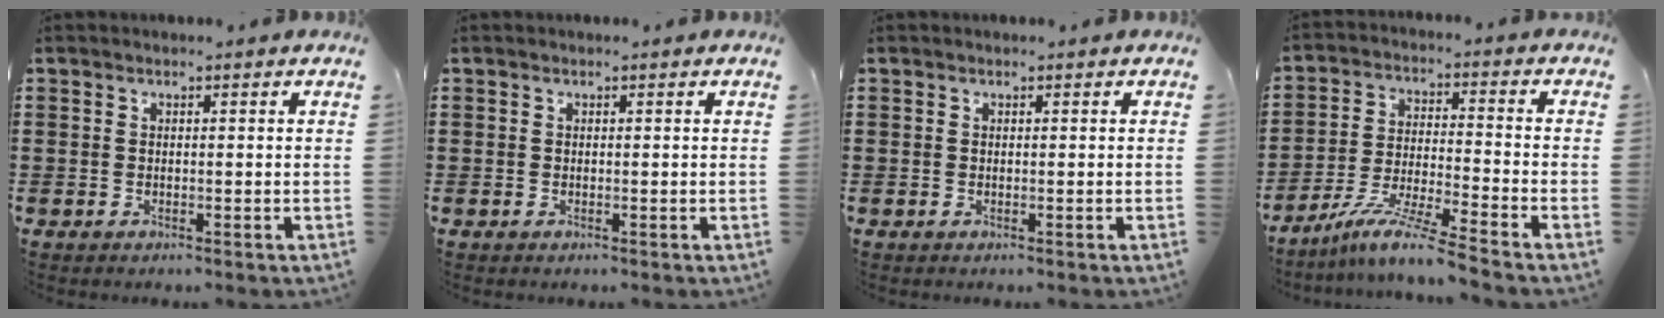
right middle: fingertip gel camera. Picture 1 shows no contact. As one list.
[{"total": 0.0}, {"total": 0.0}, {"total": 8.4, "force": [-7.0, -0.4, 4.5], "torque": [-0.096, -0.012, -0.140]}]